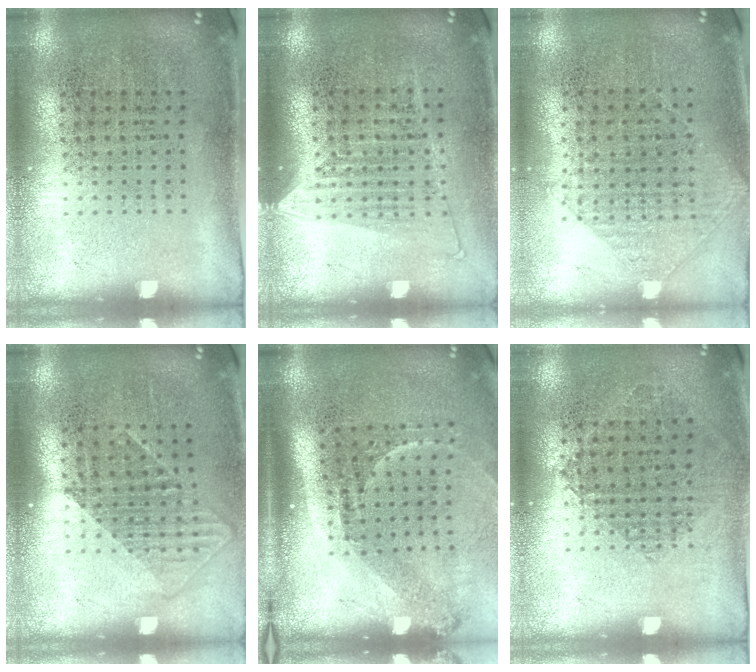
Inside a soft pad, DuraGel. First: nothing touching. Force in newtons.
{"total": 1.3, "press": 1.1, "slide": 0.6}
{"total": 1.0, "press": 0.9, "slide": 0.4}
{"total": 1.3, "press": 0.9, "slide": 0.9}
{"total": 2.2, "press": 1.4, "slide": 1.7}
{"total": 0.8, "press": 0.8, "slide": 0.2}